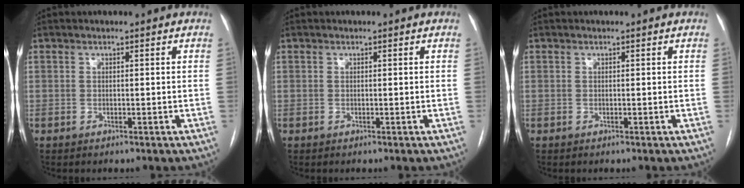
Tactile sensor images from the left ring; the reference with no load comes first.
{"total": 0.0}
{"total": 0.0}